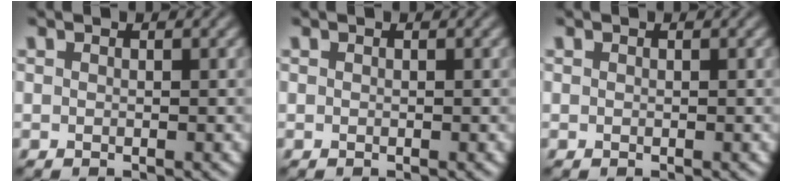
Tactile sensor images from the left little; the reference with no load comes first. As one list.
[{"total": 0.0}, {"total": 0.8, "force": [-0.1, -0.4, -0.7], "torque": [0.004, 0.000, 0.008]}]